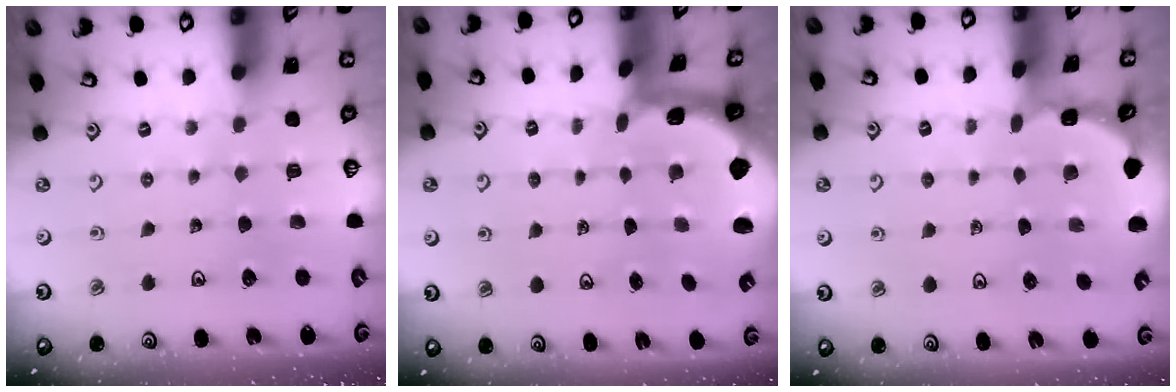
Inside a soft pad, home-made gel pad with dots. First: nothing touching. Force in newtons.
{"total": 1.0, "press": 0.9, "slide": 0.4}
{"total": 1.3, "press": 1.3, "slide": 0.1}